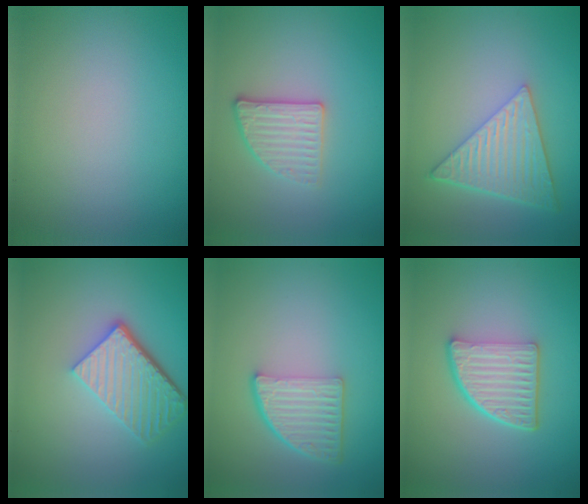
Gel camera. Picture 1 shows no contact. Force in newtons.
{"total": 2.7, "press": 2.5, "slide": 1.0}
{"total": 6.8, "press": 4.7, "slide": 4.8}
{"total": 5.4, "press": 3.8, "slide": 3.8}
{"total": 4.7, "press": 3.4, "slide": 3.3}
{"total": 5.3, "press": 3.9, "slide": 3.7}